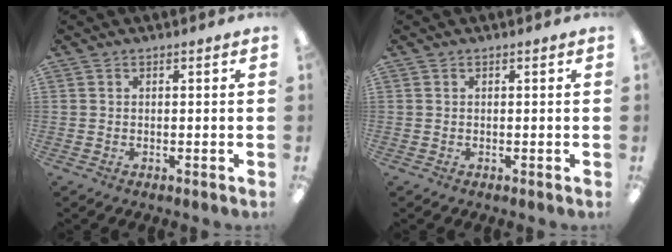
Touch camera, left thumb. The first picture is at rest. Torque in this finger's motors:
{"motor_torque": [0.00, 0.04, 0.02, -0.25, 0.00]}